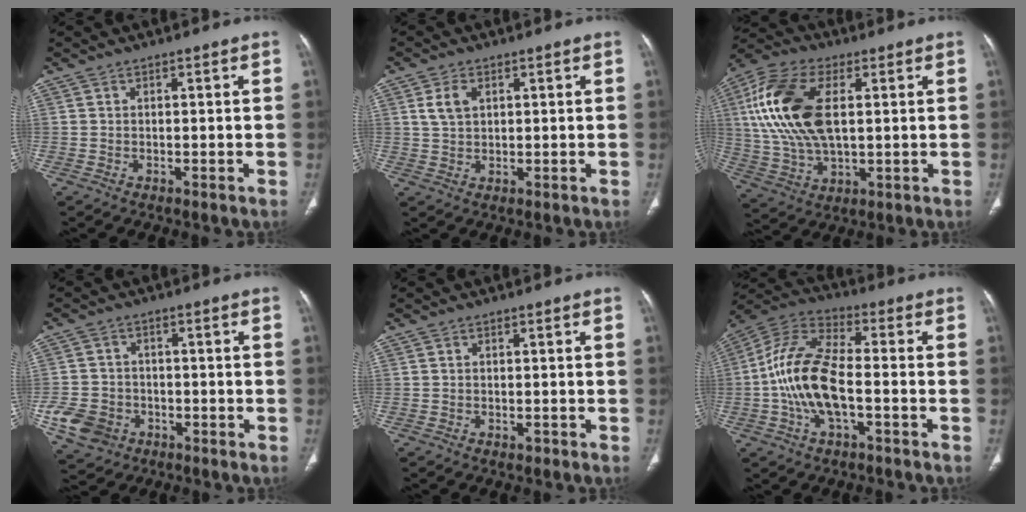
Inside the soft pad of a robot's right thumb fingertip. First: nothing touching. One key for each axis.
{"total": 3.9, "fx": 1.4, "fy": 2.5, "fz": 2.7, "tx": -0.052, "ty": 0.001, "tz": 0.033}
{"total": 18.5, "fx": 3.6, "fy": 9.8, "fz": 15.2, "tx": -0.320, "ty": 0.006, "tz": 0.067}
{"total": 8.0, "fx": -3.3, "fy": 6.6, "fz": 3.1, "tx": -0.055, "ty": 0.019, "tz": -0.052}
{"total": 0.7, "fx": -0.4, "fy": 0.4, "fz": 0.3, "tx": -0.003, "ty": 0.001, "tz": -0.009}
{"total": 14.5, "fx": -2.8, "fy": 6.4, "fz": 12.7, "tx": -0.262, "ty": 0.036, "tz": -0.059}